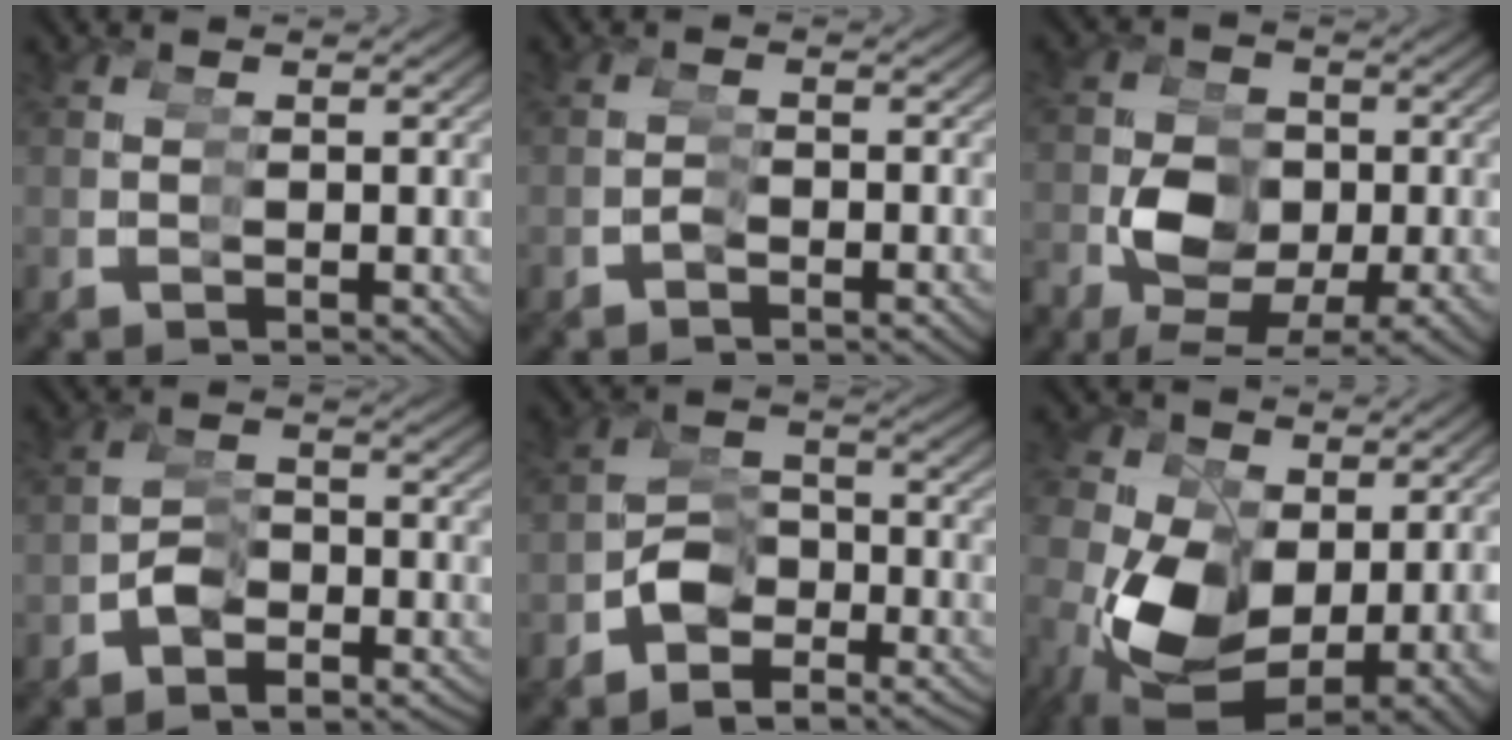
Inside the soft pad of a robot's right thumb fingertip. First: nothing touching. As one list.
[{"total": 1.9, "force": [-1.5, 0.7, -1.0], "torque": [-0.021, -0.007, -0.024]}, {"total": 4.0, "force": [0.1, 3.0, 2.7], "torque": [-0.060, -0.010, 0.008]}, {"total": 3.5, "force": [-2.3, 0.7, -2.5], "torque": [0.026, 0.000, -0.038]}, {"total": 2.0, "force": [-1.7, 0.2, -1.1], "torque": [0.019, 0.005, -0.032]}, {"total": 9.7, "force": [0.1, 6.9, 6.8], "torque": [-0.140, -0.031, 0.019]}]